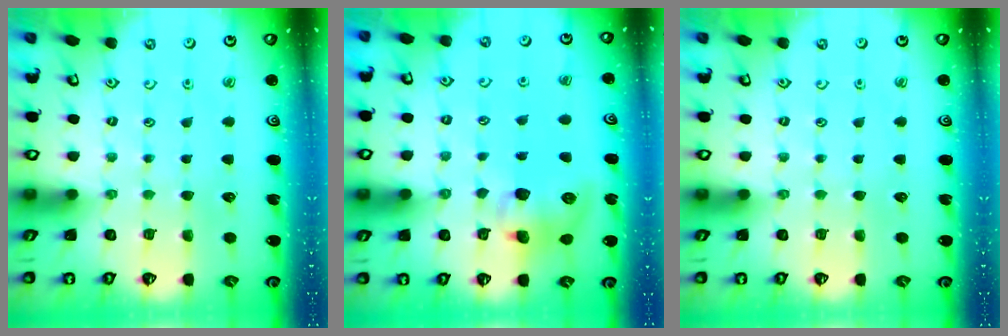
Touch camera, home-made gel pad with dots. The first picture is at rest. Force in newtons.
{"total": 9.9, "press": 9.8, "slide": 1.3}
{"total": 0.0}